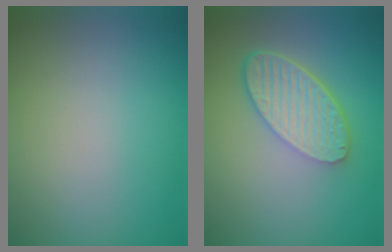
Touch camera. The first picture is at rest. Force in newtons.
{"total": 5.8, "press": 4.4, "slide": 3.8}